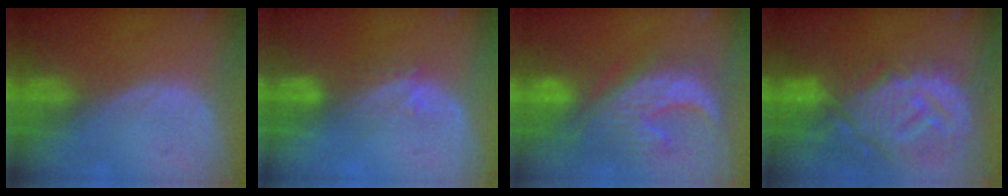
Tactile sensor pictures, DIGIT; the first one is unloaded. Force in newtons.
{"total": 3.8, "press": 3.4, "slide": 1.6}
{"total": 11.3, "press": 10.8, "slide": 3.3}
{"total": 14.0, "press": 12.1, "slide": 6.9}